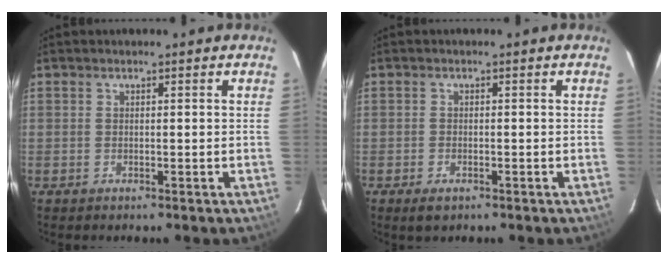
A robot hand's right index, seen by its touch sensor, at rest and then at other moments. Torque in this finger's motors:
{"motor_torque": [0.09, -0.08, 0.05, 0.02]}